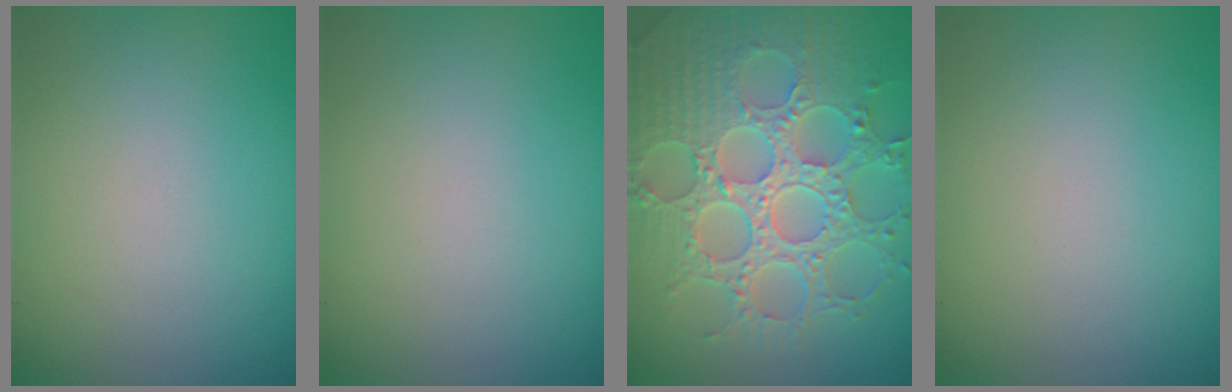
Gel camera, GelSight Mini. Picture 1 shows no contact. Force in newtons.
{"total": 0.0}
{"total": 8.7, "press": 6.3, "slide": 6.0}
{"total": 0.0}